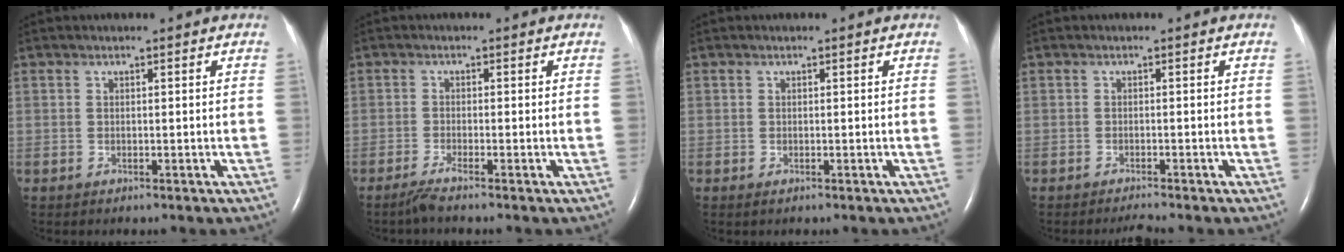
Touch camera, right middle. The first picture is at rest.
{"total": 2.0, "force": [-1.6, -0.4, 1.1], "torque": [-0.034, -0.005, -0.038]}
{"total": 0.0}
{"total": 1.3, "force": [-1.2, -0.4, 0.3], "torque": [-0.011, -0.005, -0.020]}